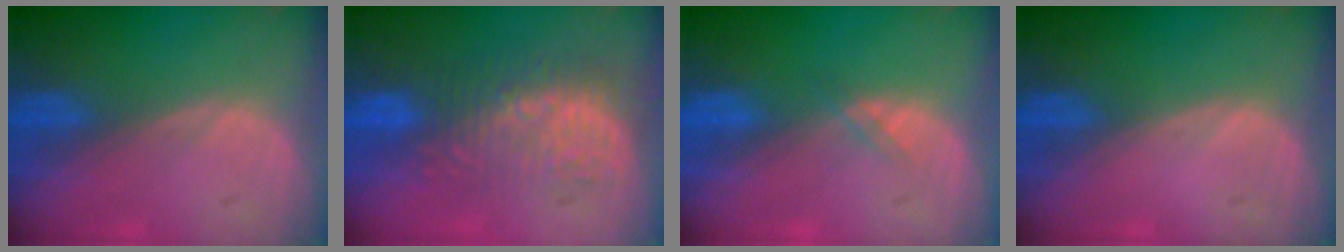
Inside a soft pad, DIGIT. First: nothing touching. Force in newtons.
{"total": 9.1, "press": 8.4, "slide": 3.5}
{"total": 1.0, "press": 1.0, "slide": 0.2}
{"total": 0.0}